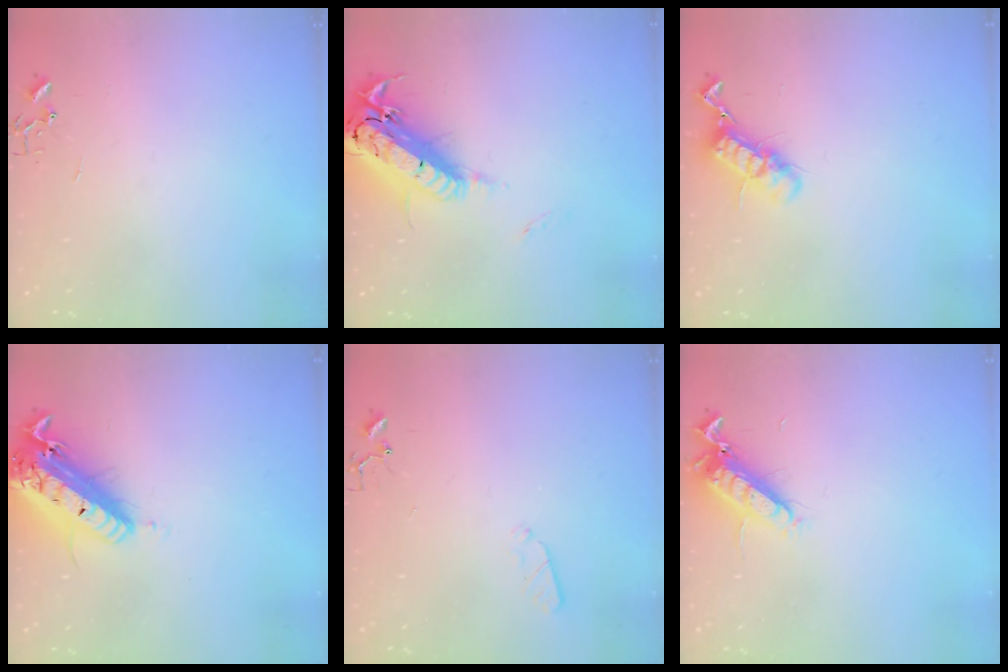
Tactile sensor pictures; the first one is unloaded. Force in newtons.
{"total": 22.8, "press": 22.3, "slide": 4.6}
{"total": 11.9, "press": 11.9, "slide": 0.8}
{"total": 21.3, "press": 20.9, "slide": 4.2}
{"total": 3.5, "press": 3.4, "slide": 0.5}
{"total": 13.5, "press": 13.3, "slide": 1.9}